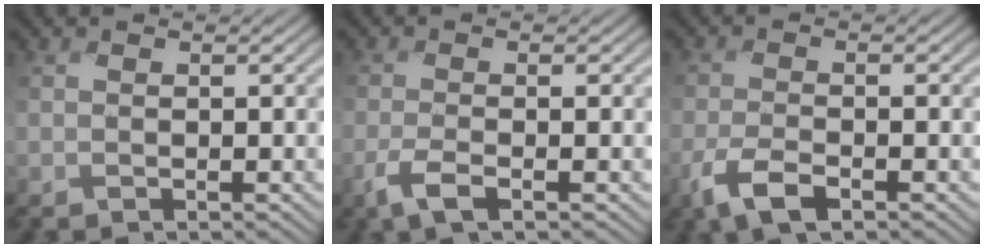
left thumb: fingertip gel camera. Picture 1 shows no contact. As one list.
[{"total": 3.0, "force": [-1.7, 0.7, 2.3], "torque": [-0.055, -0.005, -0.038]}, {"total": 4.3, "force": [-2.6, 1.5, 3.0], "torque": [-0.072, -0.007, -0.055]}]